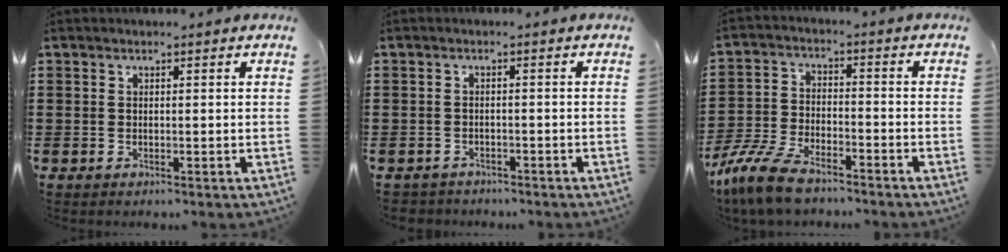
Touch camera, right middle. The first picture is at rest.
{"total": 1.6, "force": [-1.6, 0.4, -0.2], "torque": [-0.003, 0.000, -0.036]}
{"total": 8.7, "force": [-7.2, 2.4, 4.2], "torque": [-0.098, 0.010, -0.142]}